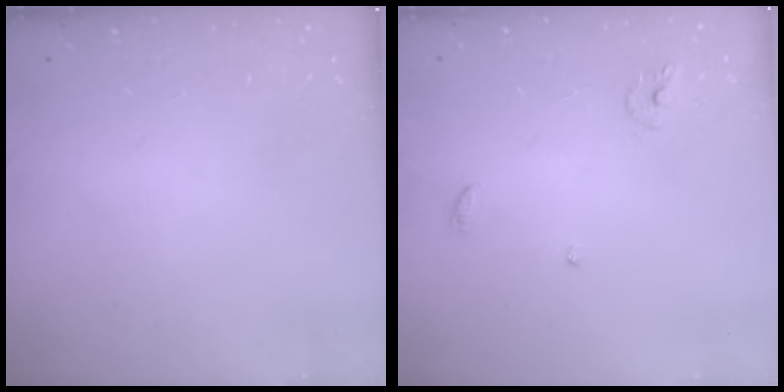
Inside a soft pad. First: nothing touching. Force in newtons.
{"total": 6.2, "press": 6.2, "slide": 0.2}